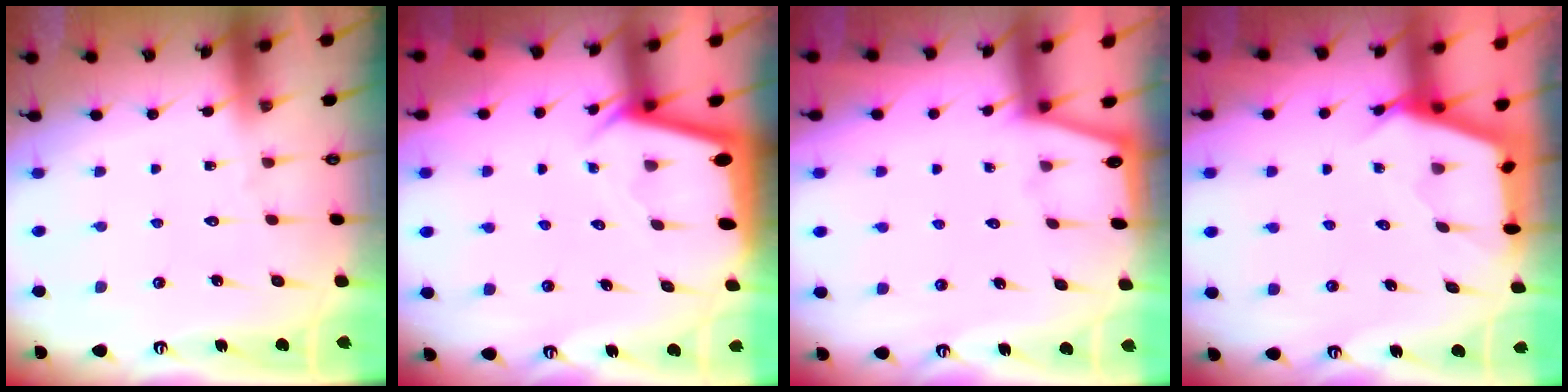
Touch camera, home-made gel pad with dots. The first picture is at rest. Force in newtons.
{"total": 2.3, "press": 2.3, "slide": 0.1}
{"total": 0.0}
{"total": 2.5, "press": 2.5, "slide": 0.3}